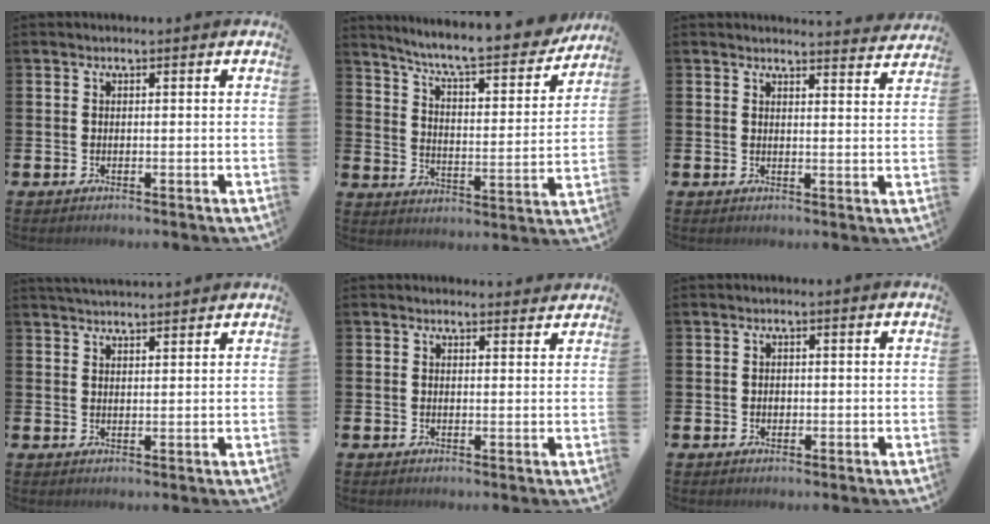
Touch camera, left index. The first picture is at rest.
{"total": 8.5, "force": [7.7, 1.0, 3.3], "torque": [-0.094, -0.057, 0.128]}
{"total": 3.2, "force": [3.2, 0.0, 0.0], "torque": [0.010, -0.026, 0.054]}
{"total": 3.0, "force": [3.0, 0.2, 0.3], "torque": [-0.010, -0.012, 0.056]}
{"total": 1.7, "force": [1.7, 0.4, 0.0], "torque": [0.006, -0.006, 0.029]}
{"total": 0.8, "force": [0.0, 0.7, 0.3], "torque": [-0.008, 0.006, -0.002]}